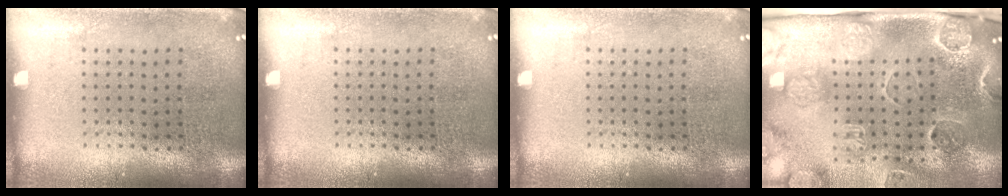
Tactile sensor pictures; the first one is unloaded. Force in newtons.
{"total": 0.0}
{"total": 0.0}
{"total": 3.4, "press": 3.2, "slide": 1.1}